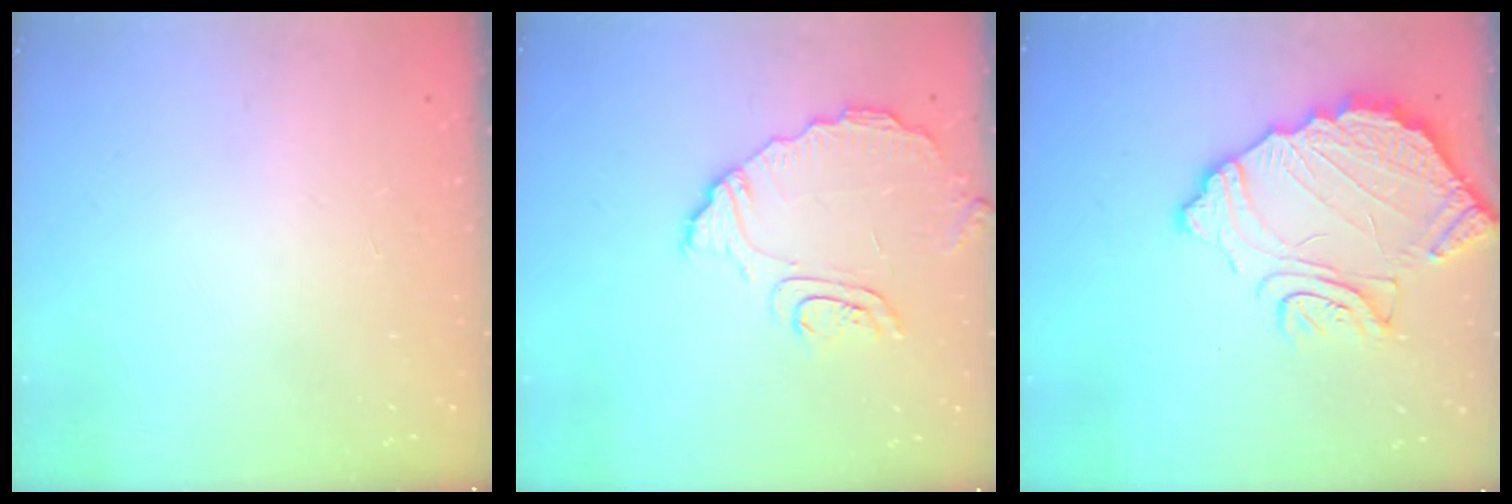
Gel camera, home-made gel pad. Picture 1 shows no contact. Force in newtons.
{"total": 9.2, "press": 9.2, "slide": 0.7}
{"total": 13.6, "press": 13.6, "slide": 1.2}